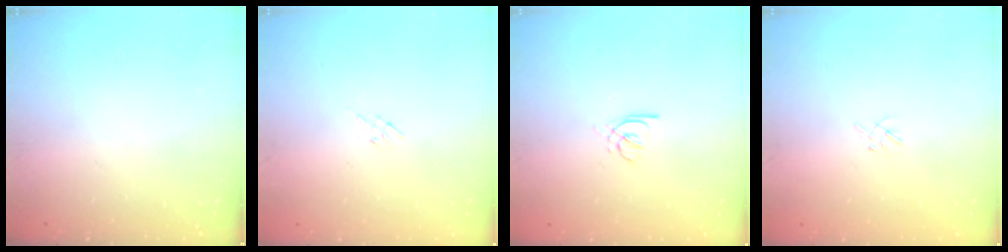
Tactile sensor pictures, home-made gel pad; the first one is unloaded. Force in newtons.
{"total": 1.9, "press": 1.8, "slide": 0.5}
{"total": 2.0, "press": 2.0, "slide": 0.6}
{"total": 1.1, "press": 1.0, "slide": 0.4}